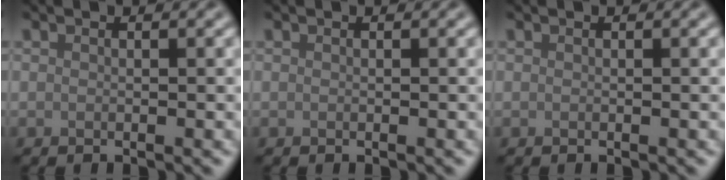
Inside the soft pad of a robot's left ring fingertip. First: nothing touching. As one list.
[{"total": 0.0}, {"total": 0.0}]